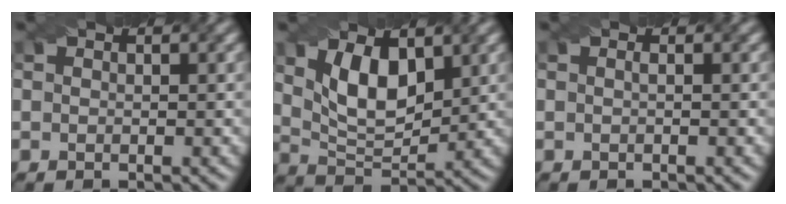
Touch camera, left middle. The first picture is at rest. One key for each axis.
{"total": 5.6, "fx": 1.8, "fy": 2.9, "fz": 4.5, "tx": -0.093, "ty": 0.000, "tz": 0.037}
{"total": 0.6, "fx": -0.1, "fy": 0.3, "fz": 0.5, "tx": 0.000, "ty": -0.001, "tz": -0.008}